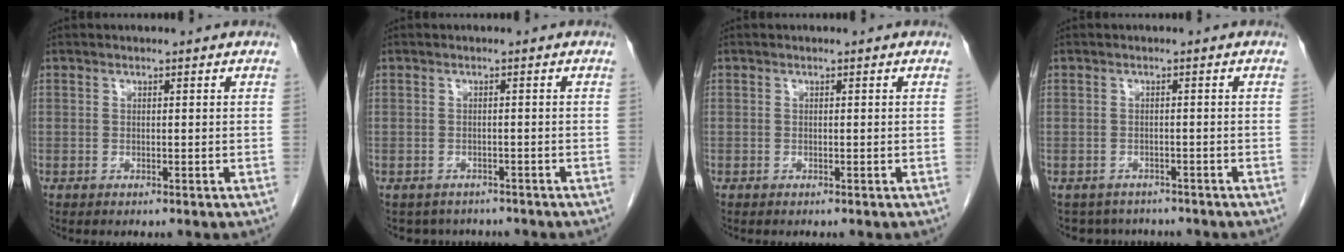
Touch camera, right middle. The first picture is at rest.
{"total": 5.0, "force": [-4.3, 2.3, 0.3], "torque": [0.000, 0.002, -0.052]}
{"total": 0.0}
{"total": 5.6, "force": [-5.0, 2.6, 0.4], "torque": [-0.002, 0.004, -0.063]}